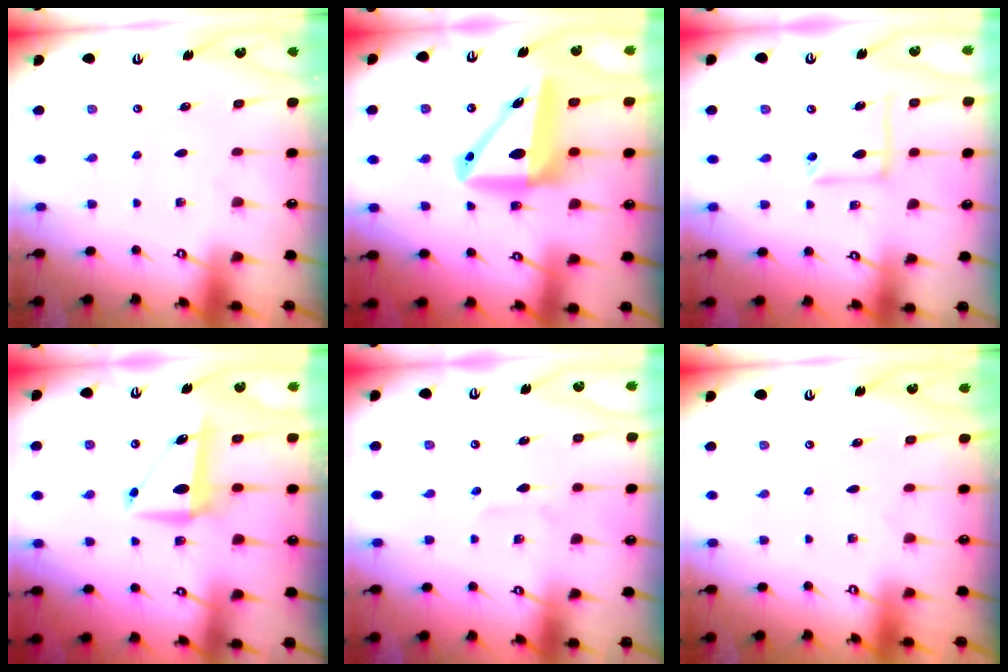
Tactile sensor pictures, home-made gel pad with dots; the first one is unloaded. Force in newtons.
{"total": 12.9, "press": 12.5, "slide": 3.4}
{"total": 10.4, "press": 10.3, "slide": 1.0}
{"total": 8.4, "press": 8.0, "slide": 2.5}
{"total": 2.6, "press": 2.4, "slide": 0.9}
{"total": 0.0}